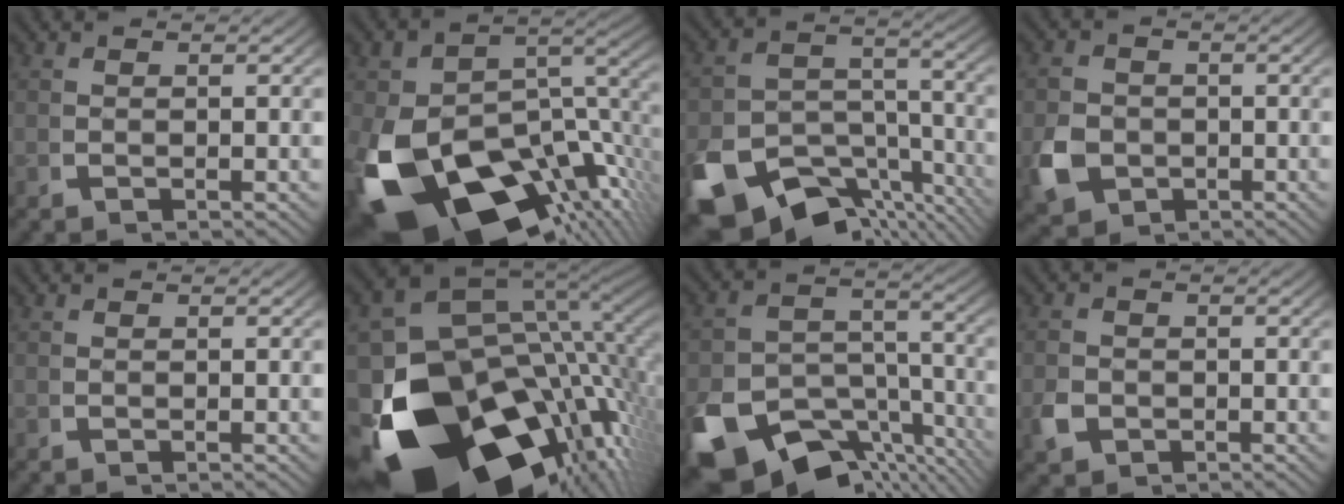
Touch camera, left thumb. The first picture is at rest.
{"total": 23.8, "force": [-8.2, 15.0, 16.6], "torque": [-0.299, -0.090, -0.091]}
{"total": 14.1, "force": [-8.2, 8.4, 7.7], "torque": [-0.136, -0.056, -0.113]}
{"total": 5.9, "force": [-1.7, 4.8, 3.0], "torque": [-0.073, -0.024, -0.022]}
{"total": 0.0}
{"total": 32.1, "force": [-8.4, 20.4, 23.3], "torque": [-0.391, -0.096, -0.101]}
{"total": 15.5, "force": [-8.5, 9.8, 8.4], "torque": [-0.154, -0.067, -0.112]}
{"total": 2.4, "force": [-1.0, 1.9, 1.0], "torque": [-0.025, -0.009, -0.017]}